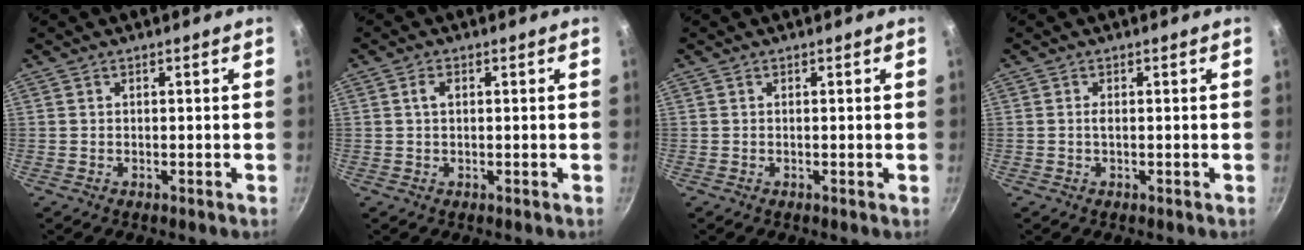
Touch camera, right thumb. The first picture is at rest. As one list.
[{"total": 2.0, "force": [0.5, 1.2, 1.6], "torque": [-0.026, 0.004, 0.008]}, {"total": 0.0}, {"total": 0.9, "force": [0.0, 0.3, 0.8], "torque": [-0.018, 0.001, 0.000]}]